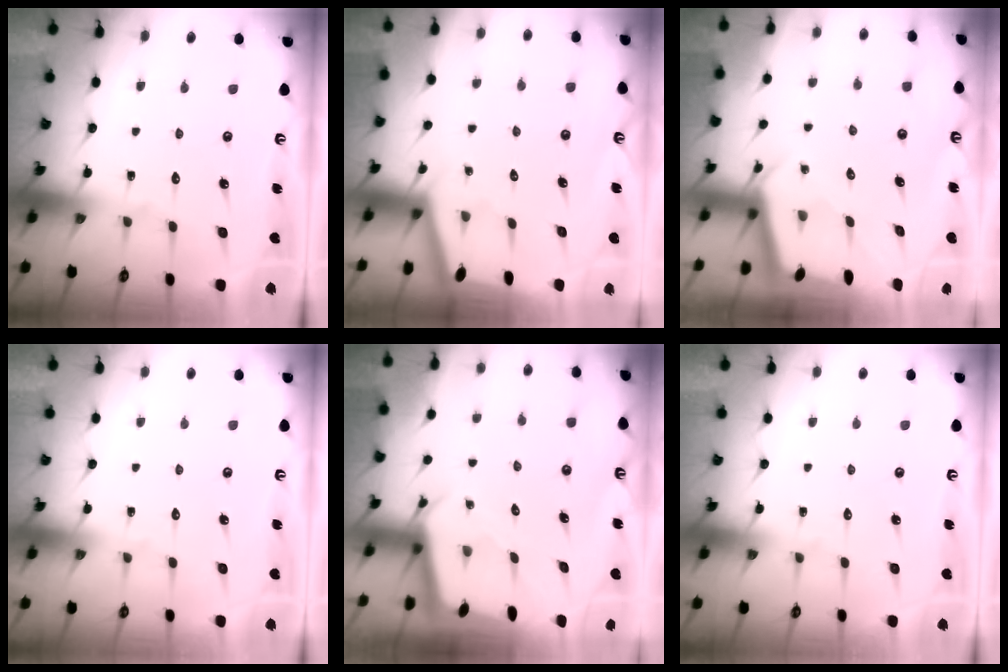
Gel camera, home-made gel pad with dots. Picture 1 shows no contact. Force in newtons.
{"total": 1.3, "press": 1.3, "slide": 0.2}
{"total": 2.1, "press": 2.1, "slide": 0.2}
{"total": 0.0}
{"total": 2.4, "press": 2.4, "slide": 0.1}
{"total": 0.0}